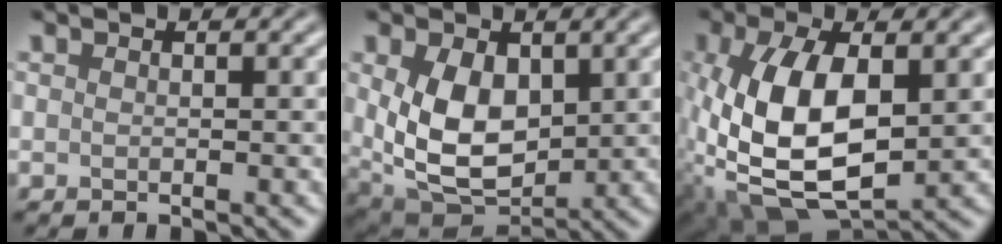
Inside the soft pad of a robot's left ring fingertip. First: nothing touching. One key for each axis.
{"total": 8.0, "fx": 1.0, "fy": 5.2, "fz": 6.0, "tx": -0.130, "ty": -0.013, "tz": 0.024}
{"total": 10.6, "fx": -0.1, "fy": 5.3, "fz": 9.2, "tx": -0.195, "ty": -0.002, "tz": 0.001}